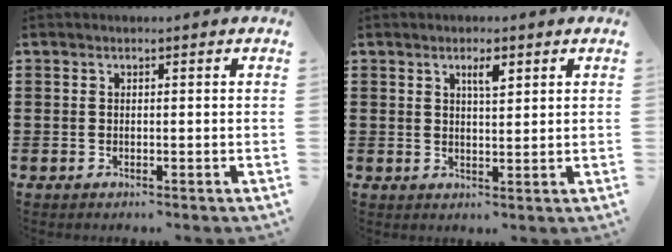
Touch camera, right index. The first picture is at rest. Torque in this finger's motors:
{"motor_torque": [0.04, -0.03, 0.18, 0.03]}